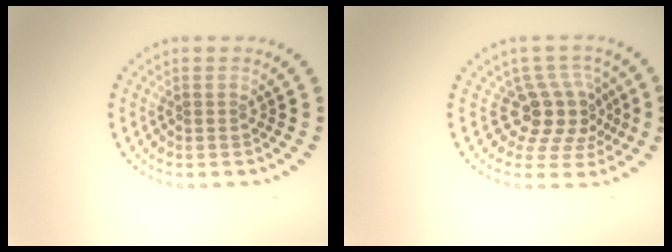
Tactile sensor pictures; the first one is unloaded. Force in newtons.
{"total": 4.0, "press": 2.9, "slide": 2.8}